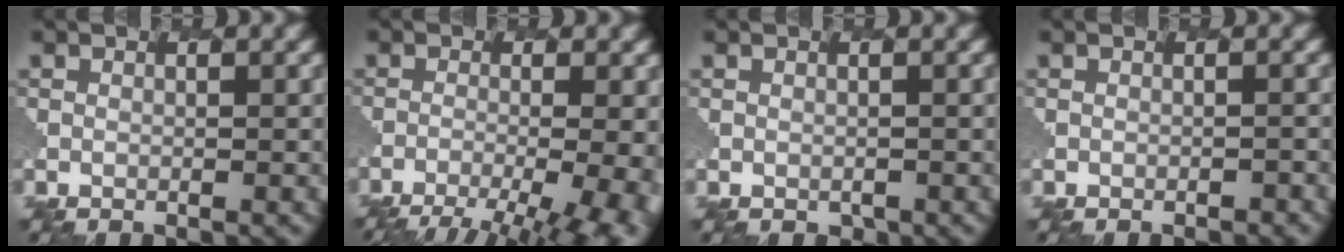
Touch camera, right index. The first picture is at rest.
{"total": 10.6, "force": [-7.2, 3.6, 6.9], "torque": [-0.094, -0.023, -0.073]}
{"total": 0.7, "force": [-0.4, -0.1, -0.6], "torque": [0.000, -0.001, 0.007]}
{"total": 0.9, "force": [-0.7, 0.3, 0.5], "torque": [0.000, 0.007, -0.004]}